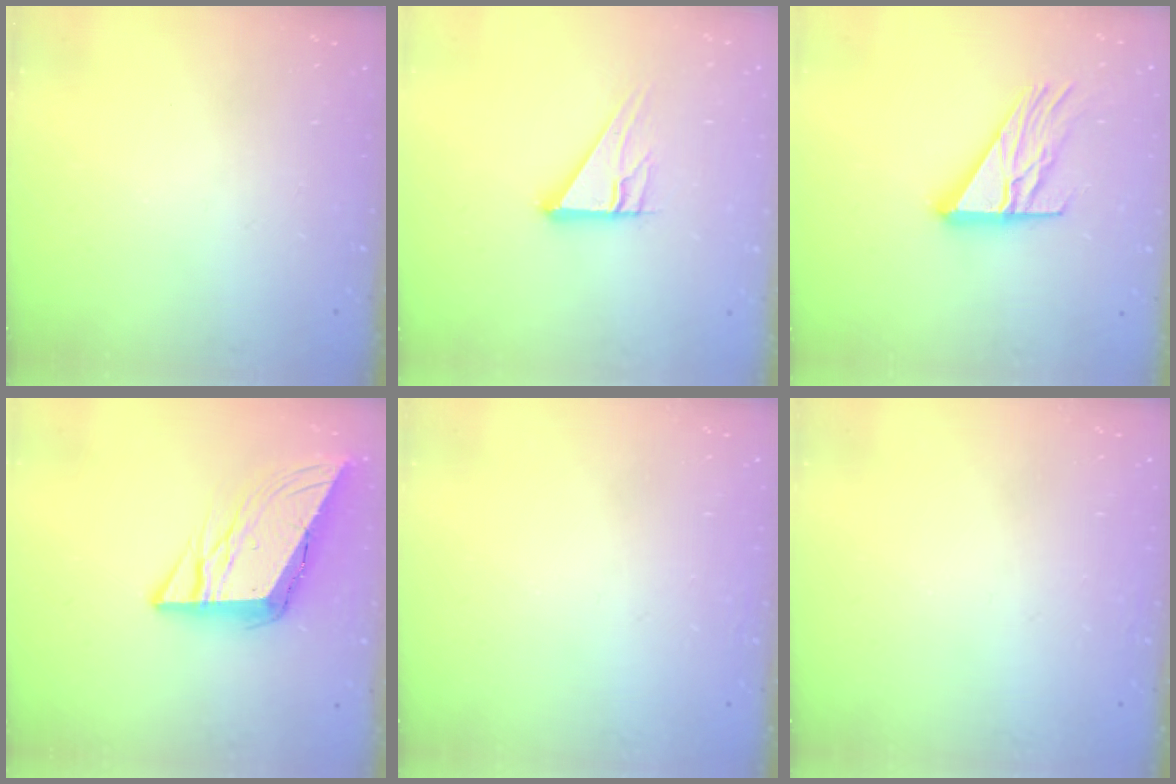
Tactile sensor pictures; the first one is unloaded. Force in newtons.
{"total": 10.2, "press": 10.2, "slide": 1.0}
{"total": 14.6, "press": 14.5, "slide": 1.4}
{"total": 11.4, "press": 11.2, "slide": 1.9}
{"total": 1.6, "press": 1.6, "slide": 0.1}
{"total": 1.6, "press": 1.6, "slide": 0.1}